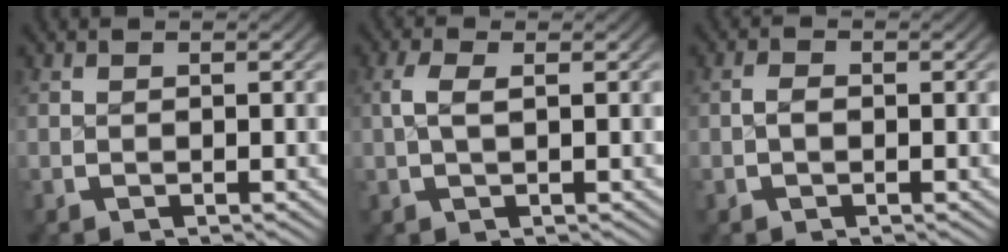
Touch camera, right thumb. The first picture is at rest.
{"total": 2.0, "force": [0.5, 0.7, 1.8], "torque": [-0.043, 0.003, 0.011]}
{"total": 1.1, "force": [-0.3, 0.7, 0.8], "torque": [-0.018, -0.004, -0.004]}